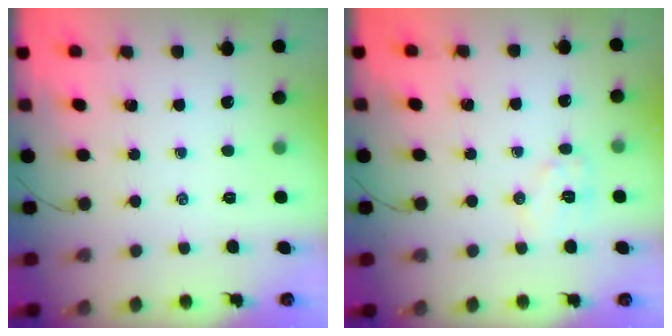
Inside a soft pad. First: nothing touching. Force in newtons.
{"total": 7.2, "press": 7.2, "slide": 0.8}